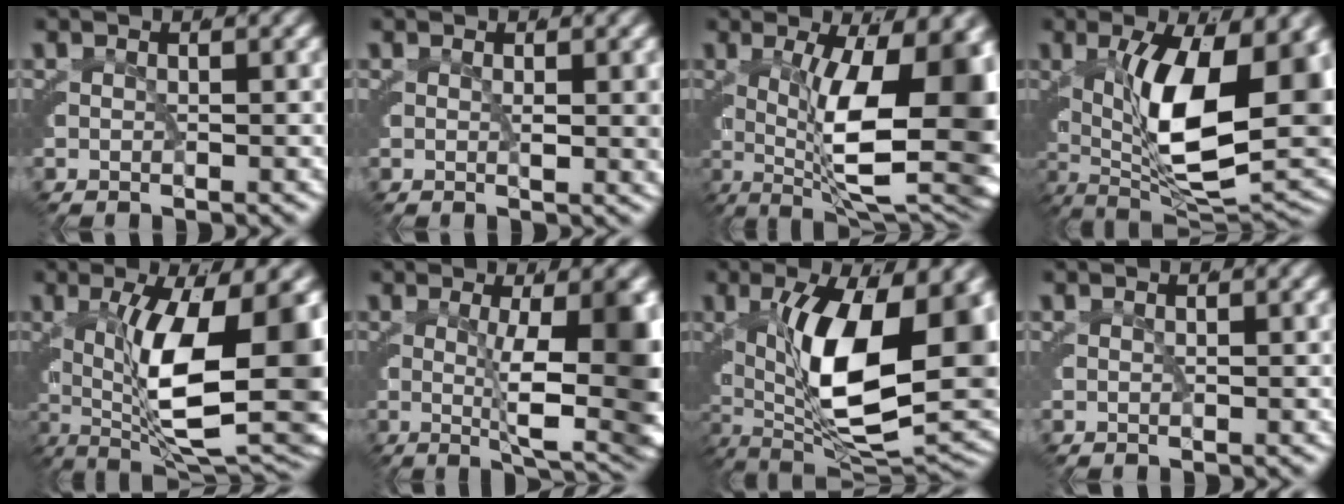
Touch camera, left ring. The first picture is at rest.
{"total": 1.2, "force": [0.5, 0.1, 1.1], "torque": [-0.014, -0.008, 0.008]}
{"total": 13.1, "force": [-0.5, 4.9, 12.1], "torque": [-0.157, -0.029, 0.010]}
{"total": 14.7, "force": [1.2, 6.4, 13.1], "torque": [-0.200, -0.032, 0.040]}
{"total": 14.3, "force": [-0.4, 5.9, 13.1], "torque": [-0.194, -0.035, 0.016]}
{"total": 10.4, "force": [-1.4, 3.0, 9.9], "torque": [-0.110, -0.027, -0.008]}
{"total": 16.3, "force": [1.2, 7.4, 14.5], "torque": [-0.233, -0.035, 0.042]}
{"total": 0.6, "force": [0.5, -0.3, 0.0], "torque": [0.006, 0.006, 0.006]}